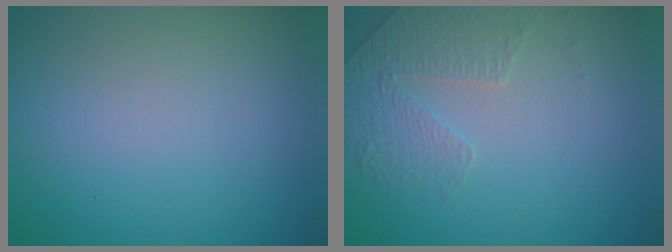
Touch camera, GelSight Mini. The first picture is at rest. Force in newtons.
{"total": 1.8, "press": 1.4, "slide": 1.0}